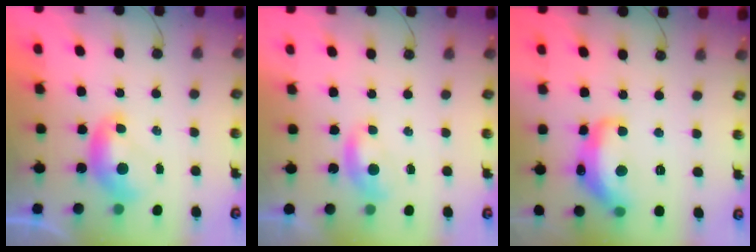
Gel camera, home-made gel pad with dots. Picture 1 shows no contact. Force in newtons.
{"total": 0.5, "press": 0.4, "slide": 0.4}
{"total": 7.9, "press": 7.8, "slide": 1.0}